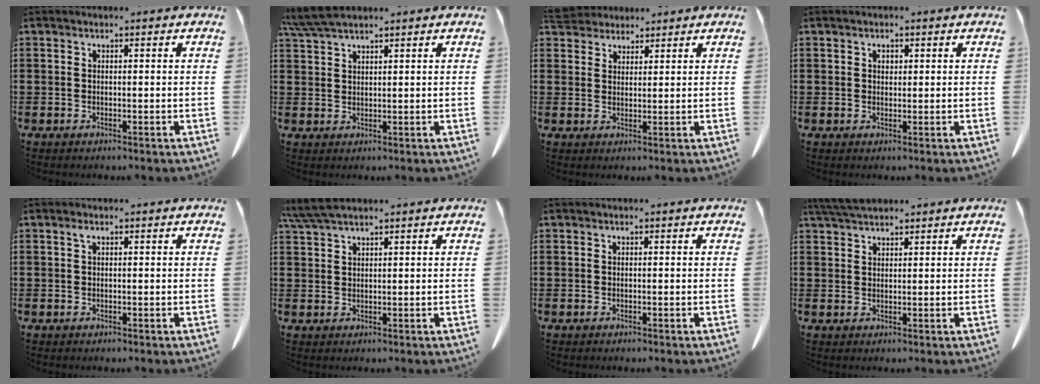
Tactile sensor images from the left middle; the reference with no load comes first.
{"total": 4.3, "force": [3.5, 0.4, 2.4], "torque": [-0.057, -0.002, 0.067]}
{"total": 3.6, "force": [3.5, 1.1, 0.4], "torque": [-0.020, -0.003, 0.066]}
{"total": 0.9, "force": [0.5, 0.6, 0.4], "torque": [-0.011, 0.003, 0.010]}
{"total": 0.8, "force": [0.3, 0.3, 0.7], "torque": [-0.016, 0.003, 0.005]}
{"total": 4.0, "force": [3.2, 0.5, 2.5], "torque": [-0.056, 0.002, 0.060]}
{"total": 0.0}
{"total": 3.8, "force": [3.3, 0.7, 1.7], "torque": [-0.041, -0.002, 0.063]}